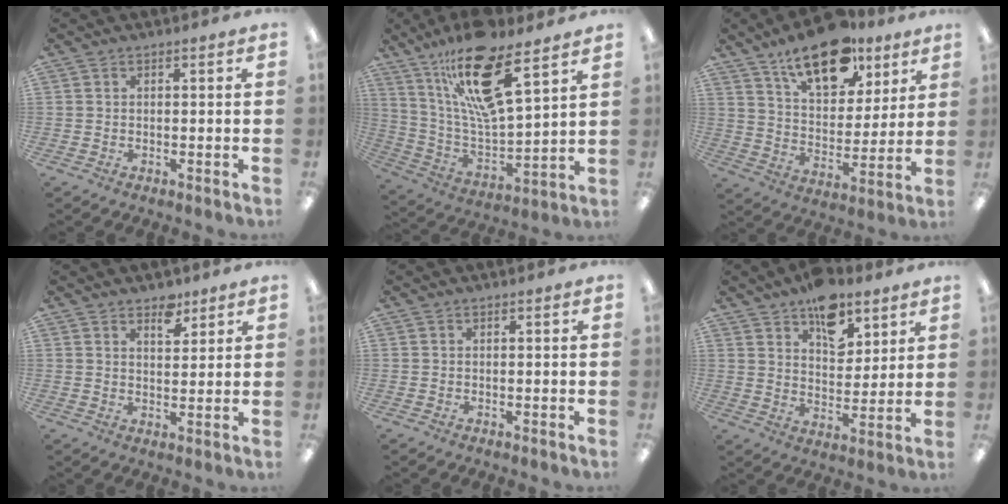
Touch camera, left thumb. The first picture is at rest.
{"total": 19.9, "force": [13.0, 5.8, 14.0], "torque": [-0.257, -0.064, 0.217]}
{"total": 18.2, "force": [12.5, 8.8, 9.8], "torque": [-0.144, -0.065, 0.214]}
{"total": 5.0, "force": [3.8, 2.5, 2.2], "torque": [-0.003, -0.027, 0.060]}
{"total": 0.0}
{"total": 12.2, "force": [8.2, 6.8, 6.0], "torque": [-0.071, -0.044, 0.143]}